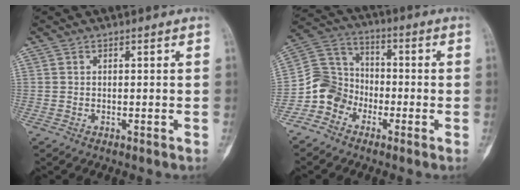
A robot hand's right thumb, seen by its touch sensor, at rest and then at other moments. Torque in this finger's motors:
{"motor_torque": [0.70, 0.27, 0.20, -0.51, -0.09]}